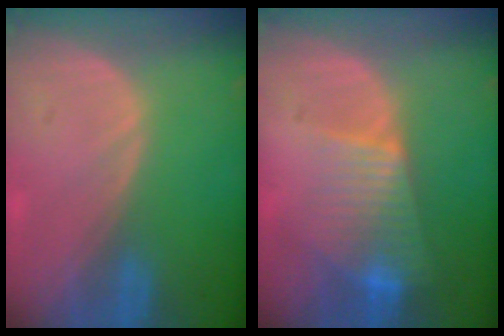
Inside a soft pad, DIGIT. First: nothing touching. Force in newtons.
{"total": 7.8, "press": 6.7, "slide": 4.1}